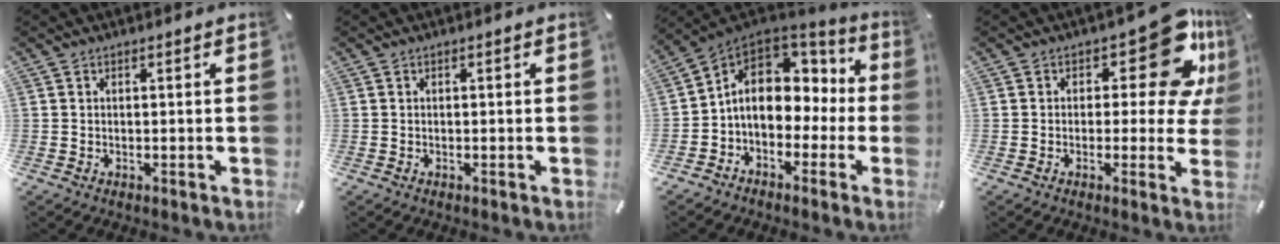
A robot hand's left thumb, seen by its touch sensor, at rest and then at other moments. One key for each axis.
{"total": 0.0}
{"total": 12.0, "fx": 1.1, "fy": 9.5, "fz": 7.2, "tx": -0.132, "ty": -0.002, "tz": 0.020}
{"total": 14.0, "fx": 6.4, "fy": 6.8, "fz": 10.4, "tx": -0.118, "ty": -0.050, "tz": 0.105}